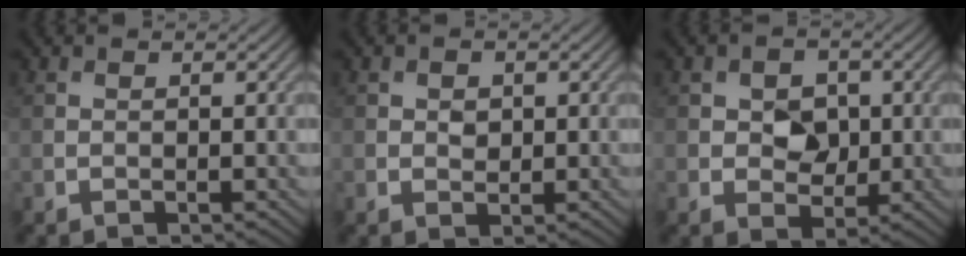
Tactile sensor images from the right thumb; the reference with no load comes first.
{"total": 1.4, "force": [0.3, 1.1, 0.8], "torque": [-0.014, -0.004, 0.005]}
{"total": 4.2, "force": [0.2, 3.3, 2.6], "torque": [-0.042, -0.002, -0.009]}